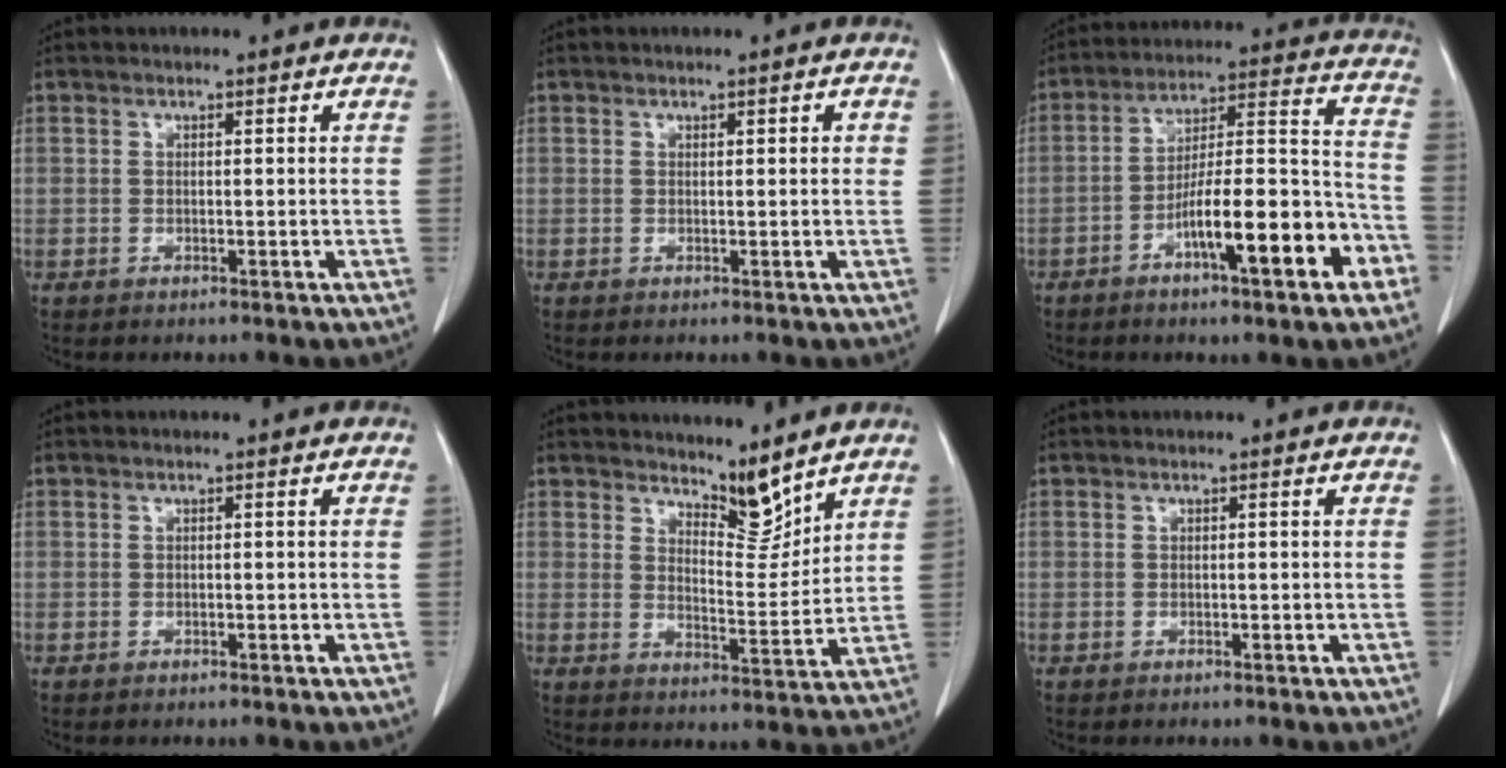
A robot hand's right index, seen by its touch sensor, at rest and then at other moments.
{"total": 1.6, "force": [0.5, 0.6, 1.4], "torque": [-0.019, 0.007, 0.006]}
{"total": 17.0, "force": [-7.6, 2.5, 15.0], "torque": [-0.238, 0.013, -0.118]}
{"total": 0.0}
{"total": 5.9, "force": [5.3, 1.1, 2.4], "torque": [-0.036, -0.015, 0.093]}
{"total": 0.0}